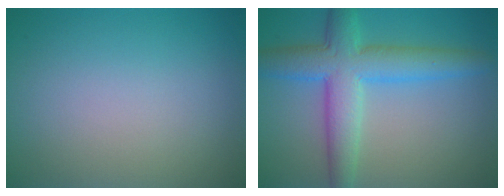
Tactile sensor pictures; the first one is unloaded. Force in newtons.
{"total": 5.4, "press": 5.4, "slide": 0.2}